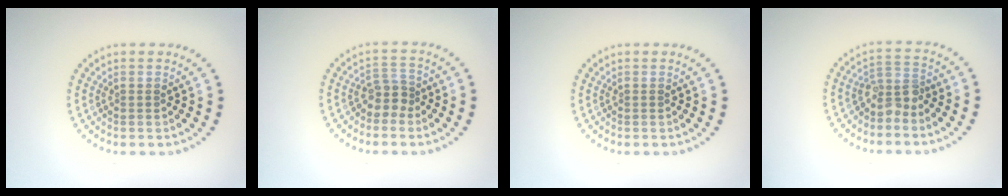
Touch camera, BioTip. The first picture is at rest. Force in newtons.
{"total": 2.1, "press": 1.7, "slide": 1.3}
{"total": 0.0}
{"total": 2.4, "press": 1.9, "slide": 1.4}